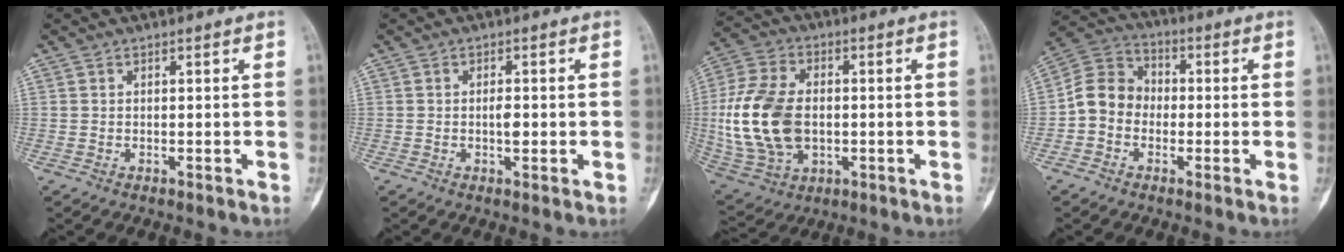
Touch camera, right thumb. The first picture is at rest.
{"total": 2.5, "force": [-0.2, 1.1, 2.2], "torque": [-0.035, 0.001, -0.005]}
{"total": 18.2, "force": [-0.5, 11.9, 13.8], "torque": [-0.279, 0.003, 0.001]}
{"total": 8.7, "force": [-1.5, 7.4, 4.4], "torque": [-0.065, 0.035, -0.045]}